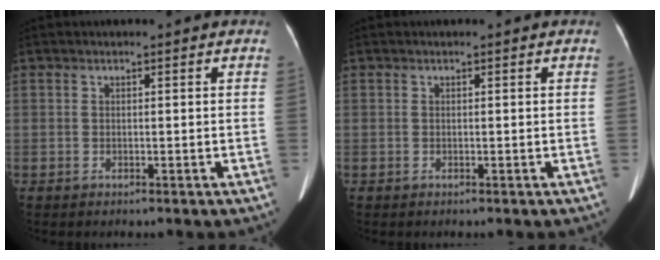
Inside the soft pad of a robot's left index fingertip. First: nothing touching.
{"total": 0.0}